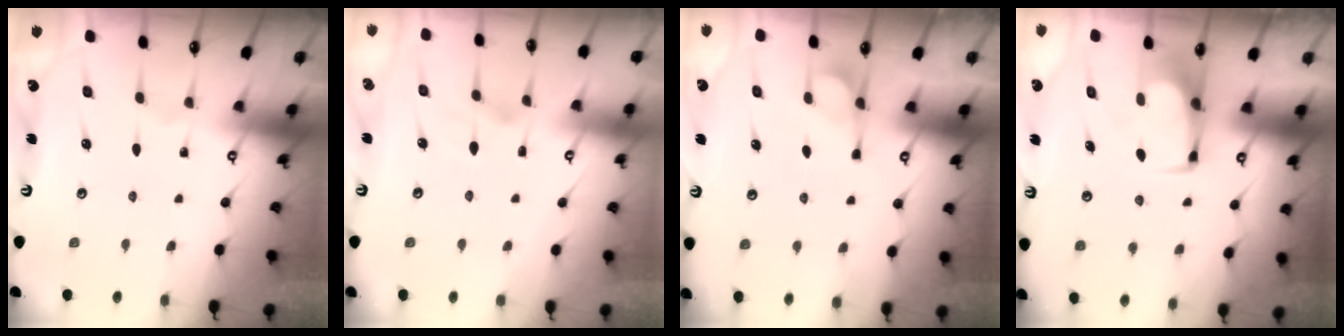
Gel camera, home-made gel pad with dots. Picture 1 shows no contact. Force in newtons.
{"total": 1.3, "press": 0.6, "slide": 1.2}
{"total": 2.1, "press": 1.9, "slide": 0.9}
{"total": 1.7, "press": 1.5, "slide": 0.7}